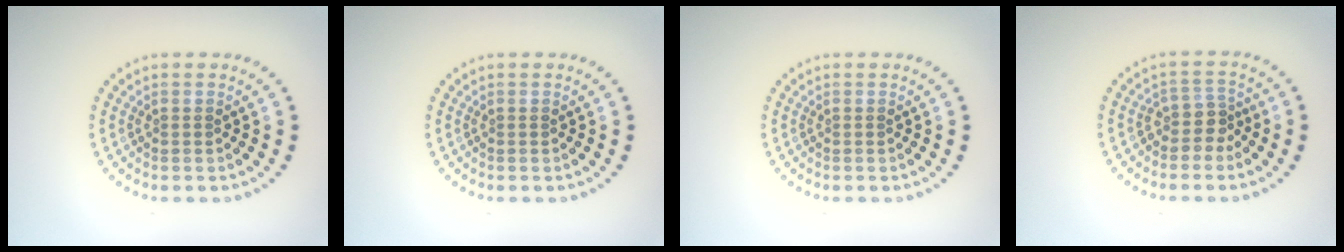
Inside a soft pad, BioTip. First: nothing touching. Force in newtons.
{"total": 0.0}
{"total": 0.0}
{"total": 2.2, "press": 1.6, "slide": 1.5}